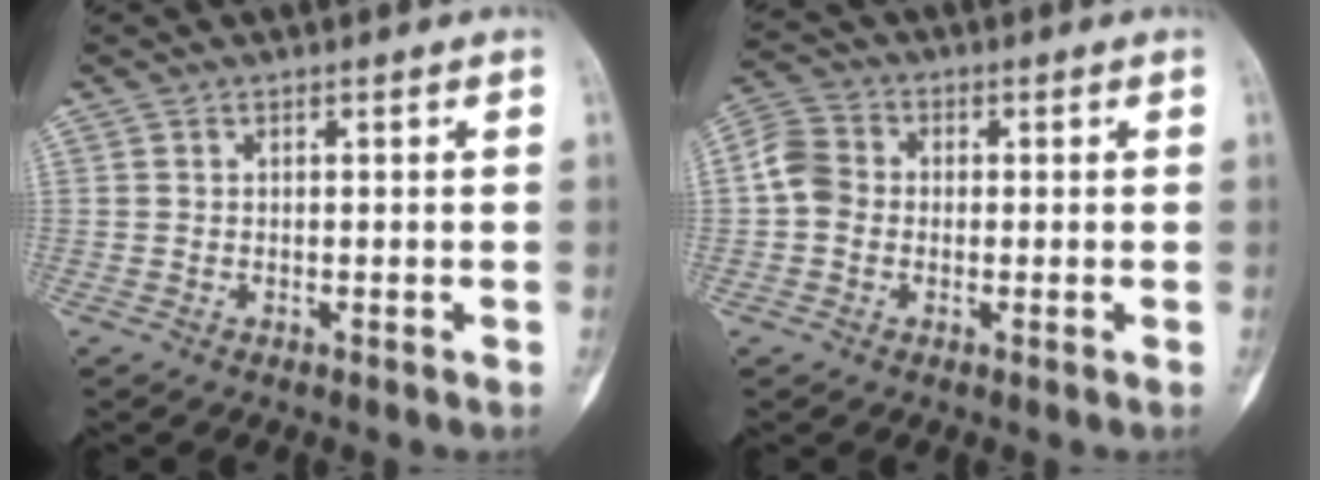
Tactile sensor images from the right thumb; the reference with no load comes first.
{"total": 6.2, "force": [-0.4, 5.3, 3.2], "torque": [-0.053, 0.018, -0.018]}